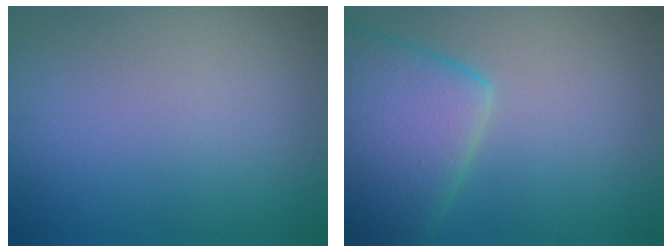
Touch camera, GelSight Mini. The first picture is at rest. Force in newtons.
{"total": 8.2, "press": 8.2, "slide": 0.5}